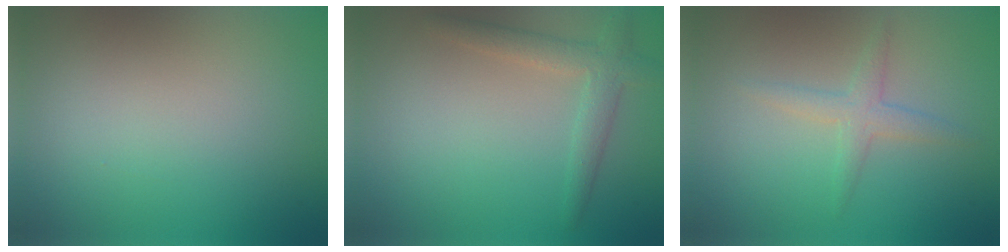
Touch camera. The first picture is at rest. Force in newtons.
{"total": 2.7, "press": 2.7, "slide": 0.1}
{"total": 2.0, "press": 2.0, "slide": 0.1}